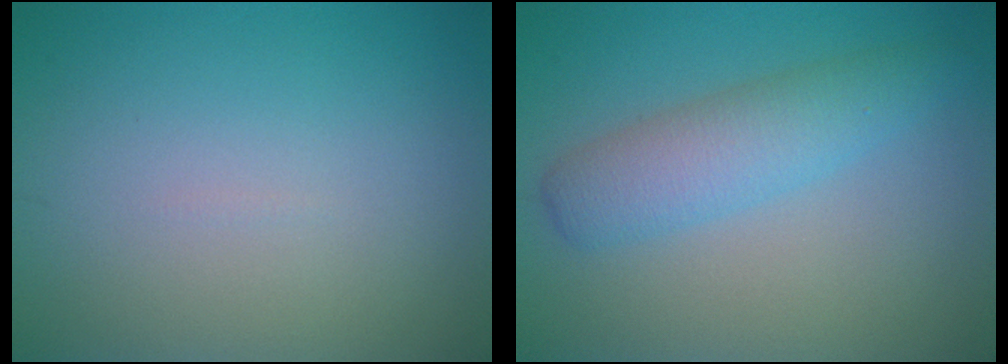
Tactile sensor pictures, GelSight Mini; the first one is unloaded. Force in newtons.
{"total": 4.0, "press": 4.0, "slide": 0.1}